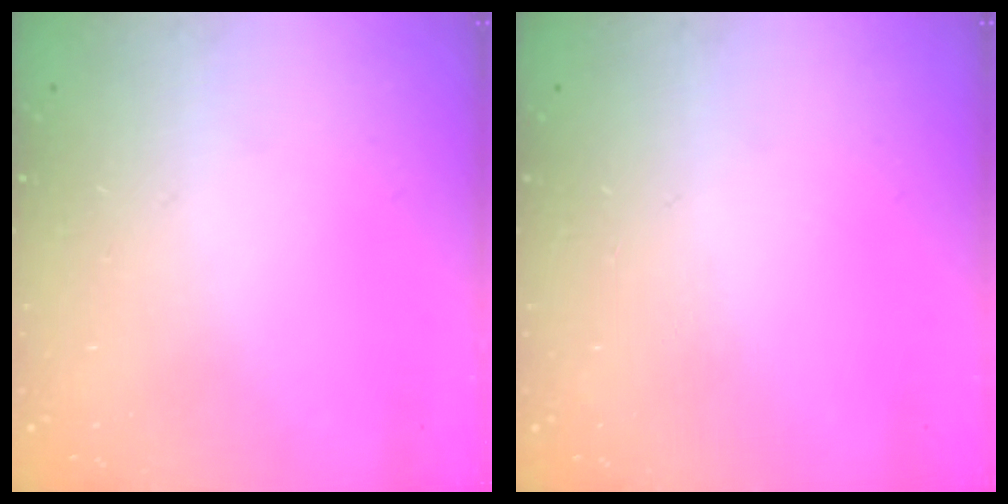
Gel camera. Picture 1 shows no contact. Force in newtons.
{"total": 0.0}